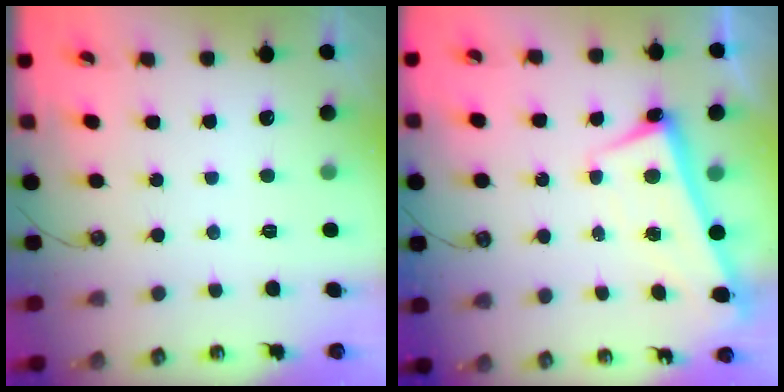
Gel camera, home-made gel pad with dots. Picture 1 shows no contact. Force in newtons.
{"total": 2.5, "press": 2.4, "slide": 0.6}